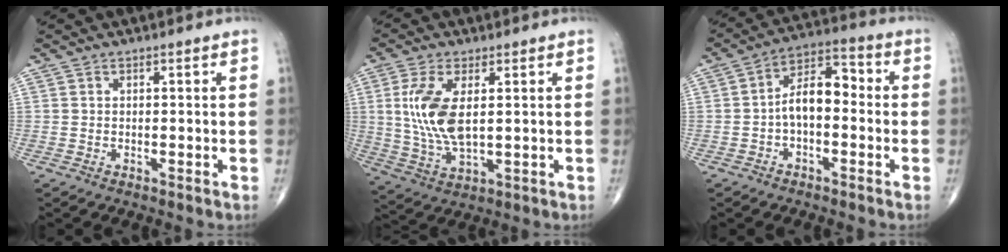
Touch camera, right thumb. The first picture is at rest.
{"total": 11.1, "force": [1.9, 5.0, 9.7], "torque": [-0.210, -0.012, 0.045]}
{"total": 8.8, "force": [-1.2, 4.9, 7.1], "torque": [-0.104, 0.039, -0.033]}